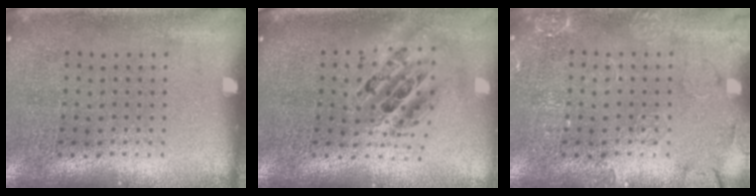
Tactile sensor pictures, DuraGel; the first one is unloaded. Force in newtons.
{"total": 2.0, "press": 1.5, "slide": 1.3}
{"total": 2.5, "press": 2.5, "slide": 0.4}